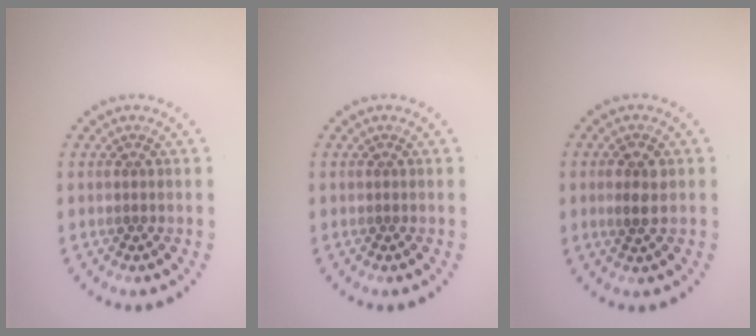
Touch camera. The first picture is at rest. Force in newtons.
{"total": 0.0}
{"total": 2.1, "press": 2.1, "slide": 0.4}